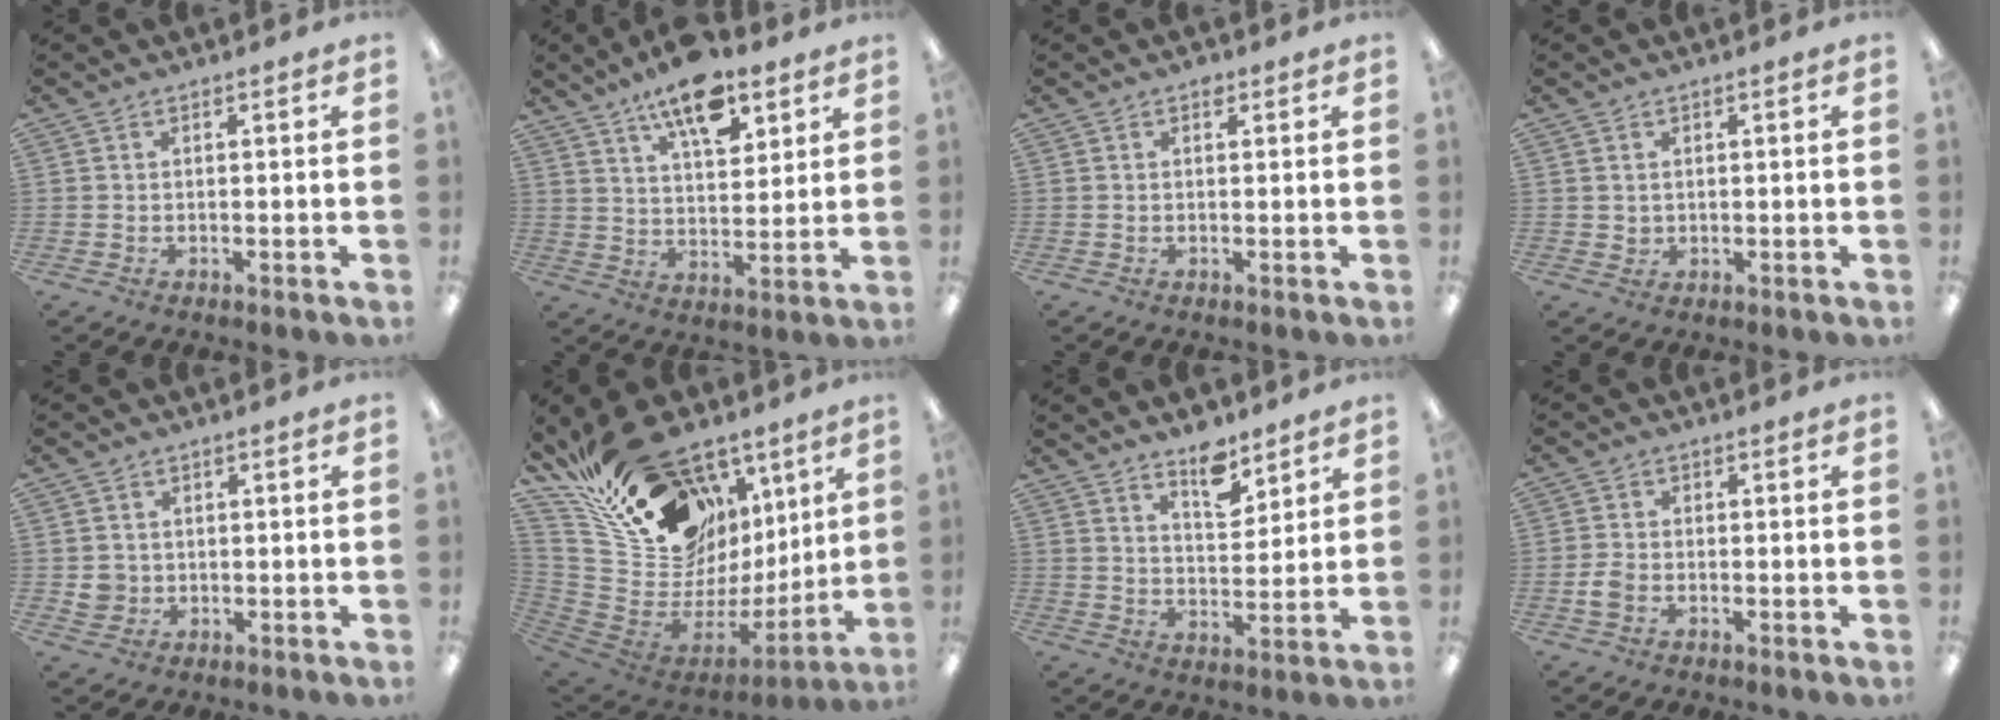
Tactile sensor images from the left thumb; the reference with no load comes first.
{"total": 13.3, "force": [8.9, 5.9, 7.9], "torque": [-0.116, -0.042, 0.152]}
{"total": 1.1, "force": [0.6, 0.7, 0.5], "torque": [-0.003, -0.001, 0.009]}
{"total": 1.7, "force": [0.8, 1.5, 0.0], "torque": [-0.002, 0.002, 0.015]}
{"total": 3.8, "force": [0.1, 3.7, 0.6], "torque": [-0.008, 0.006, 0.003]}
{"total": 26.7, "force": [17.8, 15.0, 13.0], "torque": [-0.240, -0.119, 0.349]}
{"total": 8.3, "force": [6.6, 3.5, 3.6], "torque": [-0.034, -0.048, 0.113]}
{"total": 3.0, "force": [-1.1, 2.2, 1.7], "torque": [-0.035, 0.004, -0.022]}